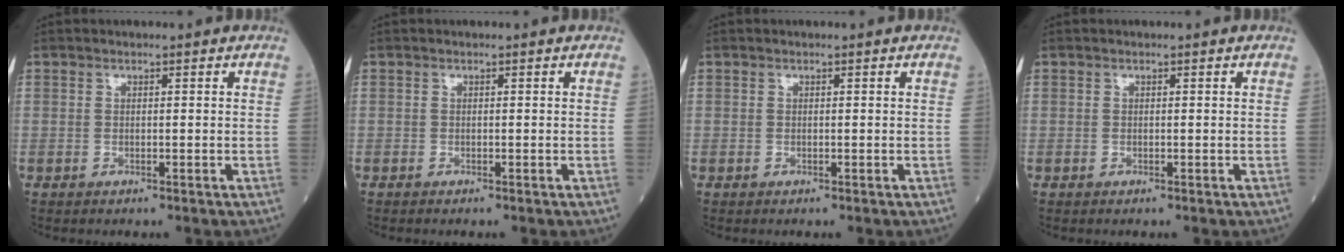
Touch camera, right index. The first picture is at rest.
{"total": 0.0}
{"total": 0.0}
{"total": 0.0}